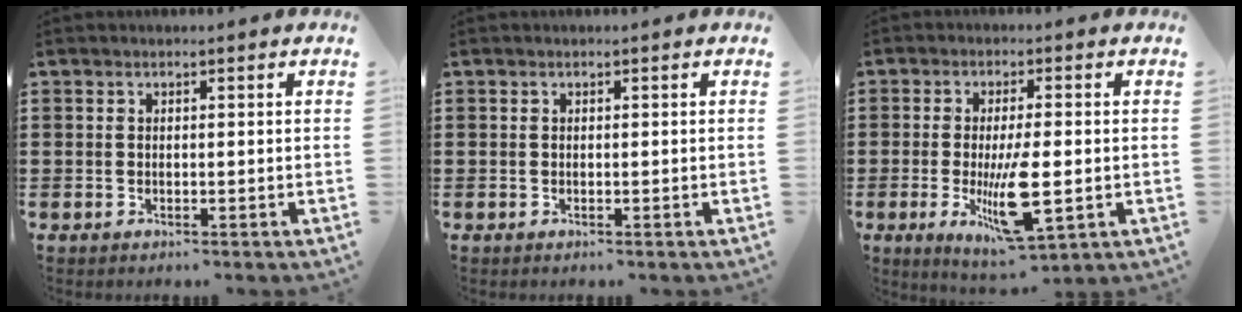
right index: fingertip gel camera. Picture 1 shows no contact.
{"total": 0.0}
{"total": 9.8, "force": [-2.0, 2.6, 9.2], "torque": [-0.183, -0.017, -0.033]}